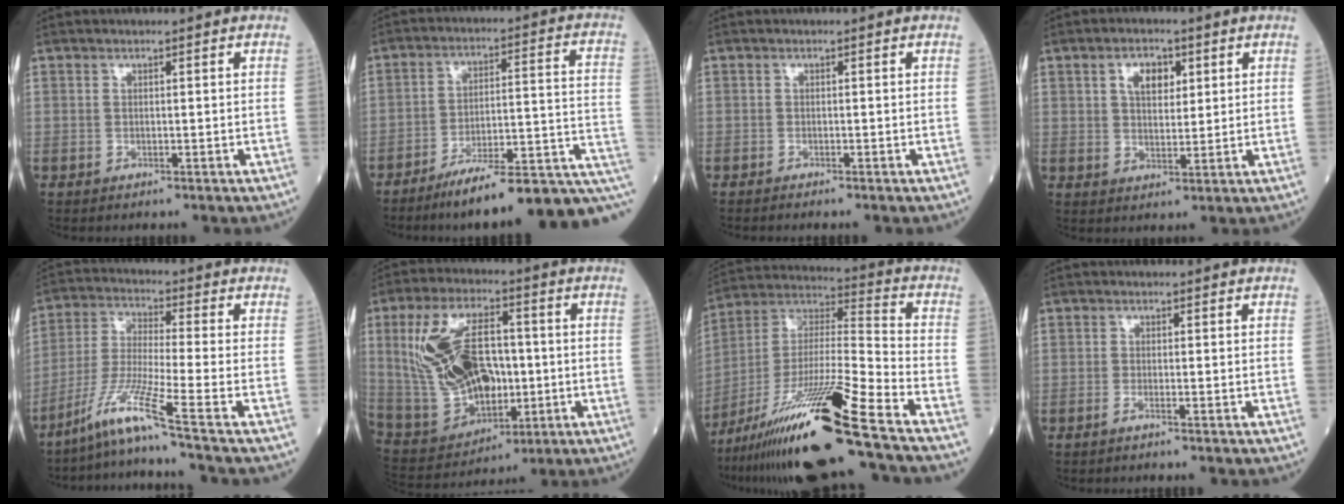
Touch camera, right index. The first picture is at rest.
{"total": 18.7, "force": [-12.6, 2.5, 13.7], "torque": [-0.132, 0.039, -0.187]}
{"total": 0.9, "force": [-0.8, -0.2, 0.4], "torque": [-0.007, 0.001, -0.014]}
{"total": 4.9, "force": [2.0, 2.7, 3.5], "torque": [-0.063, 0.009, 0.036]}
{"total": 14.4, "force": [-9.3, -3.0, 10.6], "torque": [-0.230, -0.022, -0.170]}
{"total": 16.9, "force": [0.8, 9.2, 14.1], "torque": [-0.297, 0.019, 0.030]}
{"total": 21.9, "force": [-14.9, -1.2, 16.0], "torque": [-0.316, -0.027, -0.274]}
{"total": 0.9, "force": [-0.7, -0.3, 0.4], "torque": [-0.009, 0.001, -0.016]}